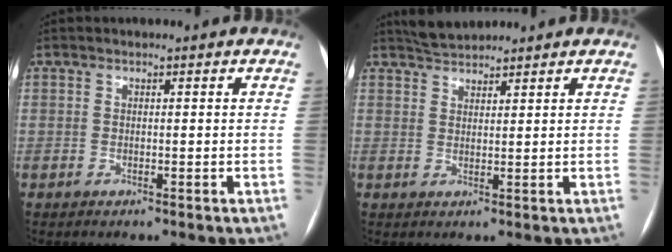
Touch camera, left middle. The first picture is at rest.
{"total": 3.4, "force": [3.3, 0.5, 0.6], "torque": [-0.017, 0.019, 0.064]}